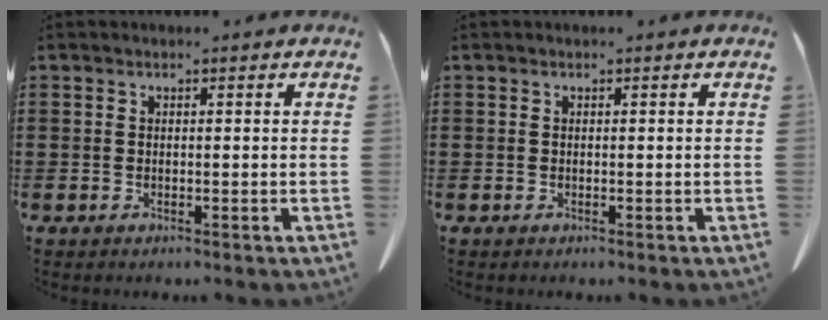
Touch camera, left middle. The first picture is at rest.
{"total": 0.0}